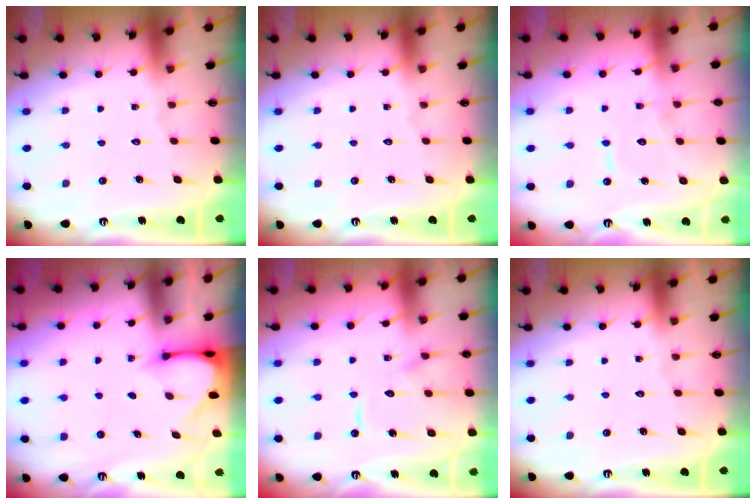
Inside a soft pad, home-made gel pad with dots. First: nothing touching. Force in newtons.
{"total": 0.0}
{"total": 7.0, "press": 6.9, "slide": 0.6}
{"total": 3.4, "press": 3.4, "slide": 0.3}
{"total": 10.8, "press": 10.8, "slide": 1.1}
{"total": 0.0}